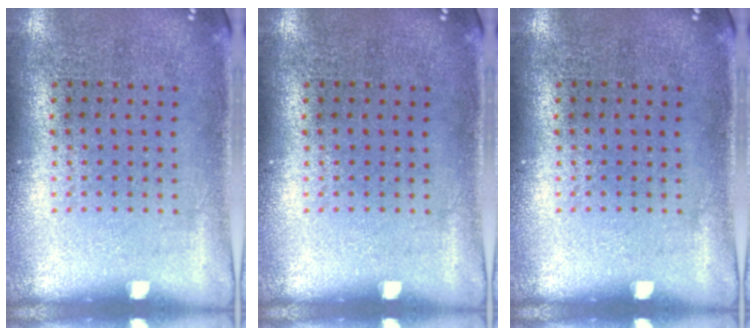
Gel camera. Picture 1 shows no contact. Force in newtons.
{"total": 0.0}
{"total": 0.0}